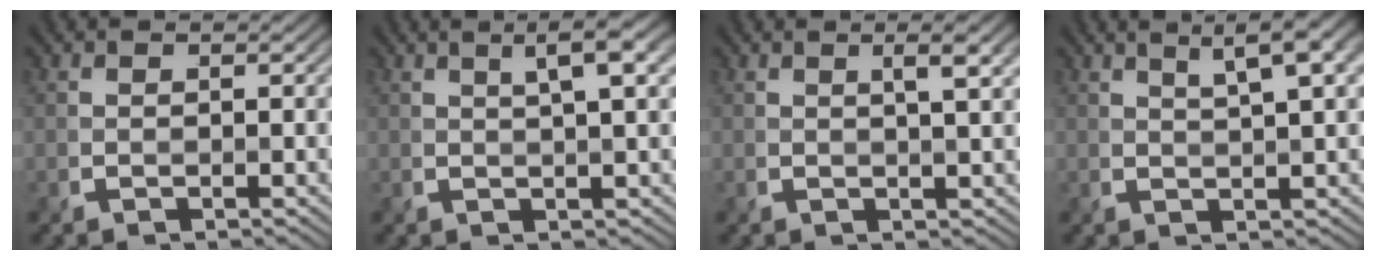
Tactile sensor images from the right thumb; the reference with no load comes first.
{"total": 4.4, "force": [1.9, 0.7, 3.9], "torque": [-0.063, 0.008, 0.033]}
{"total": 3.0, "force": [1.2, 0.6, 2.7], "torque": [-0.041, 0.004, 0.019]}
{"total": 6.0, "force": [3.1, 1.1, 5.0], "torque": [-0.081, 0.016, 0.052]}